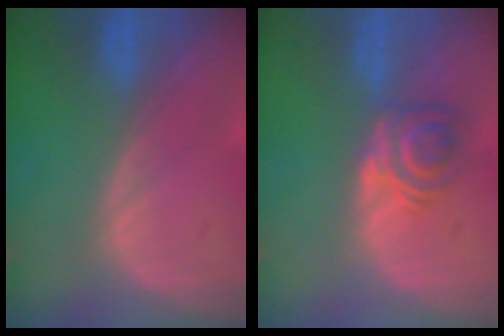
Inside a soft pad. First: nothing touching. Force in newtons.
{"total": 5.8, "press": 4.9, "slide": 3.2}